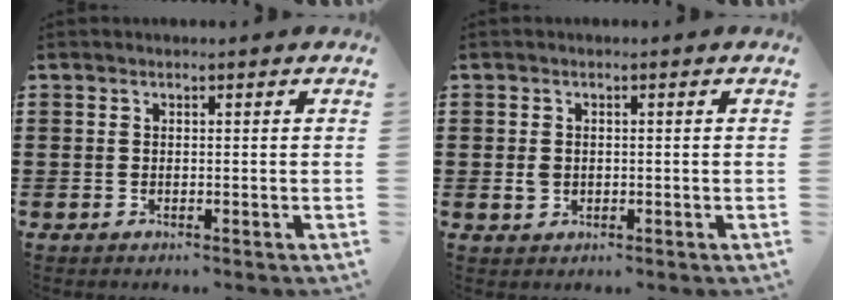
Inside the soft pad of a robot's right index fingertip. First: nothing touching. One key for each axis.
{"total": 1.3, "fx": 0.0, "fy": 1.0, "fz": 0.8, "tx": -0.018, "ty": 0.004, "tz": 0.000}